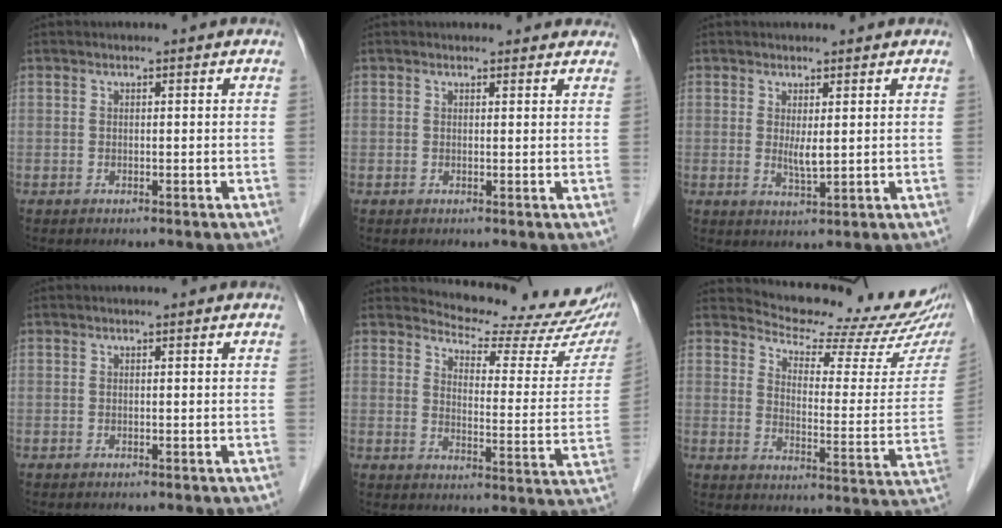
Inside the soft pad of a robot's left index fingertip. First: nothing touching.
{"total": 4.3, "force": [3.9, 1.6, 0.5], "torque": [0.005, 0.007, 0.032]}
{"total": 2.4, "force": [0.6, 0.5, 2.3], "torque": [-0.047, -0.008, 0.017]}
{"total": 0.0}
{"total": 18.0, "force": [16.9, 3.7, 5.0], "torque": [-0.053, -0.069, 0.182]}
{"total": 18.0, "force": [16.9, 2.5, 5.6], "torque": [-0.078, -0.071, 0.200]}